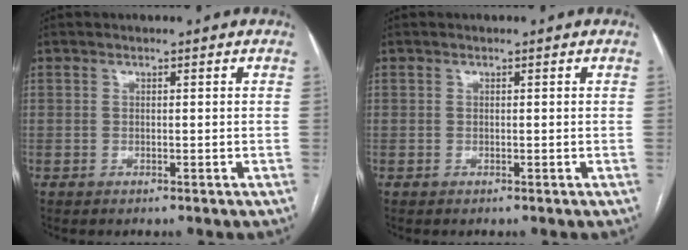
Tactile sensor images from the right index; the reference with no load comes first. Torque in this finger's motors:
{"motor_torque": [-0.02, -0.01, 0.00, 0.00]}